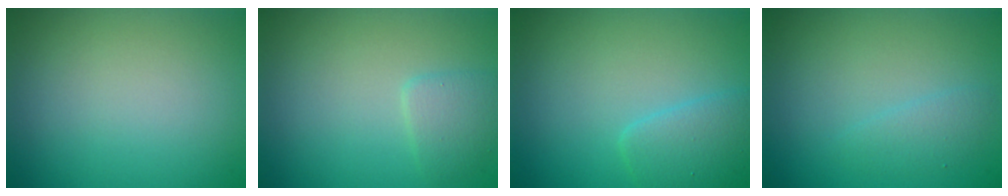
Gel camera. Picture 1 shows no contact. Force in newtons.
{"total": 1.6, "press": 1.6, "slide": 0.0}
{"total": 2.6, "press": 2.6, "slide": 0.1}
{"total": 1.2, "press": 1.2, "slide": 0.1}